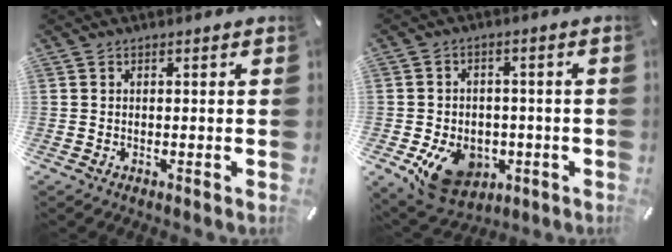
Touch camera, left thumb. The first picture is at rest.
{"total": 11.5, "force": [-4.3, 8.7, 6.1], "torque": [-0.106, 0.021, -0.072]}